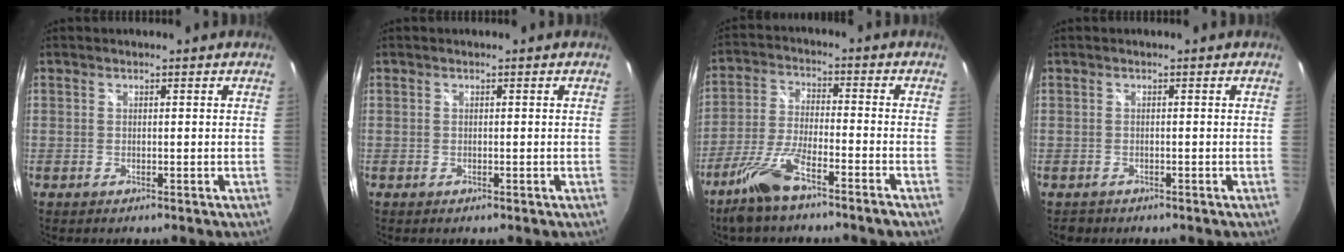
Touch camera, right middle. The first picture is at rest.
{"total": 0.0}
{"total": 9.6, "force": [-6.9, 1.1, 6.6], "torque": [-0.147, -0.009, -0.132]}
{"total": 1.2, "force": [-0.8, 0.9, 0.2], "torque": [-0.007, -0.003, -0.012]}